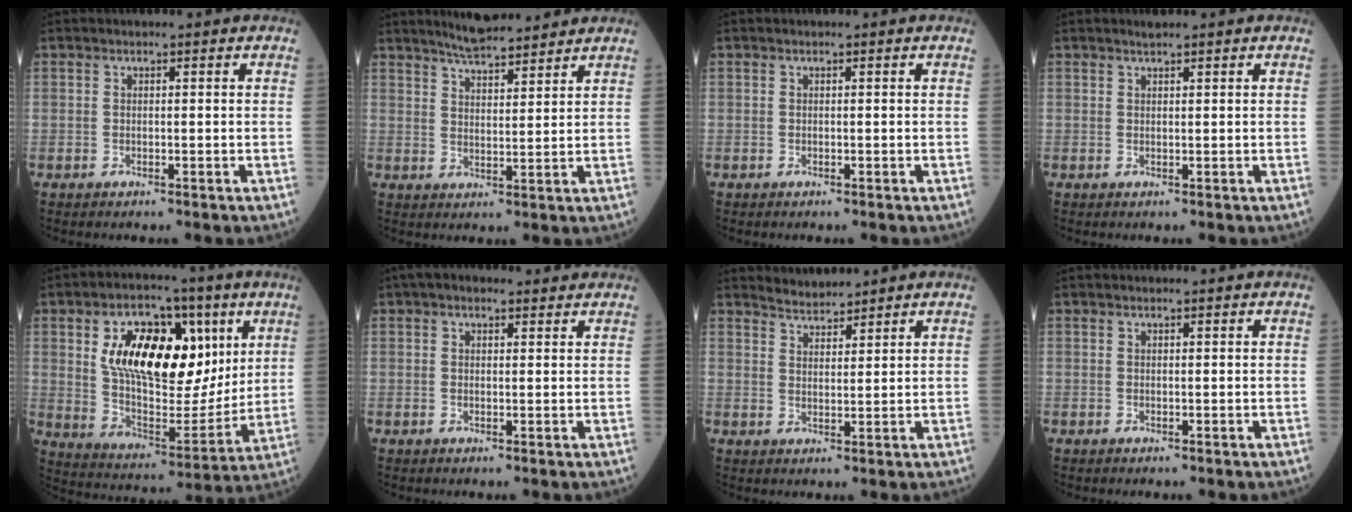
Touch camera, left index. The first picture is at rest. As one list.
[{"total": 7.9, "force": [7.2, 1.1, 3.0], "torque": [-0.054, 0.014, 0.121]}, {"total": 0.0}, {"total": 0.9, "force": [0.8, -0.1, 0.3], "torque": [-0.005, 0.005, 0.016]}, {"total": 19.8, "force": [6.9, 9.4, 16.0], "torque": [-0.262, 0.021, 0.121]}, {"total": 3.9, "force": [2.9, 1.7, 1.9], "torque": [-0.032, 0.032, 0.045]}, {"total": 3.2, "force": [3.1, 0.3, -0.1], "torque": [-0.001, 0.006, 0.059]}, {"total": 0.0}]